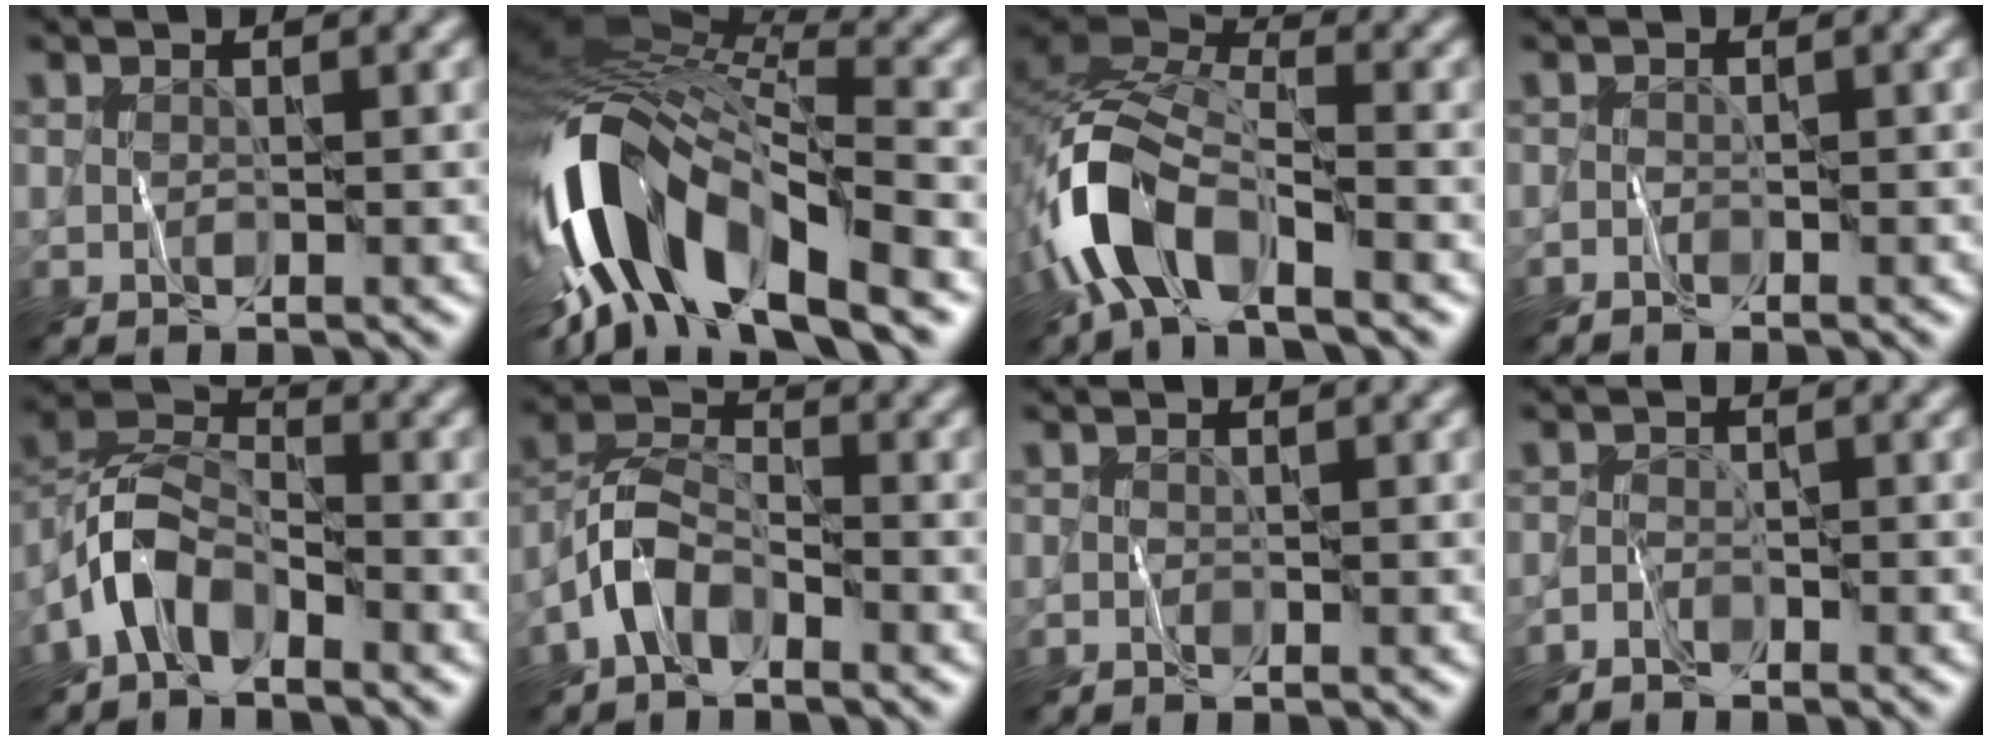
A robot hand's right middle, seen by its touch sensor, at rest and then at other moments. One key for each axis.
{"total": 13.4, "fx": -5.0, "fy": 6.0, "fz": 10.9, "tx": -0.215, "ty": 0.012, "tz": -0.100}
{"total": 8.9, "fx": -4.7, "fy": 4.2, "fz": 6.2, "tx": -0.123, "ty": 0.005, "tz": -0.103}
{"total": 0.6, "fx": -0.6, "fy": 0.1, "fz": 0.0, "tx": 0.002, "ty": 0.003, "tz": -0.012}
{"total": 4.5, "fx": -2.9, "fy": 2.5, "fz": 2.3, "tx": -0.040, "ty": 0.010, "tz": -0.072}
{"total": 4.0, "fx": -2.6, "fy": 2.2, "fz": 2.1, "tx": -0.037, "ty": 0.011, "tz": -0.063}
{"total": 0.0}
{"total": 1.5, "fx": -1.4, "fy": 0.4, "fz": 0.2, "tx": -0.004, "ty": 0.004, "tz": -0.035}